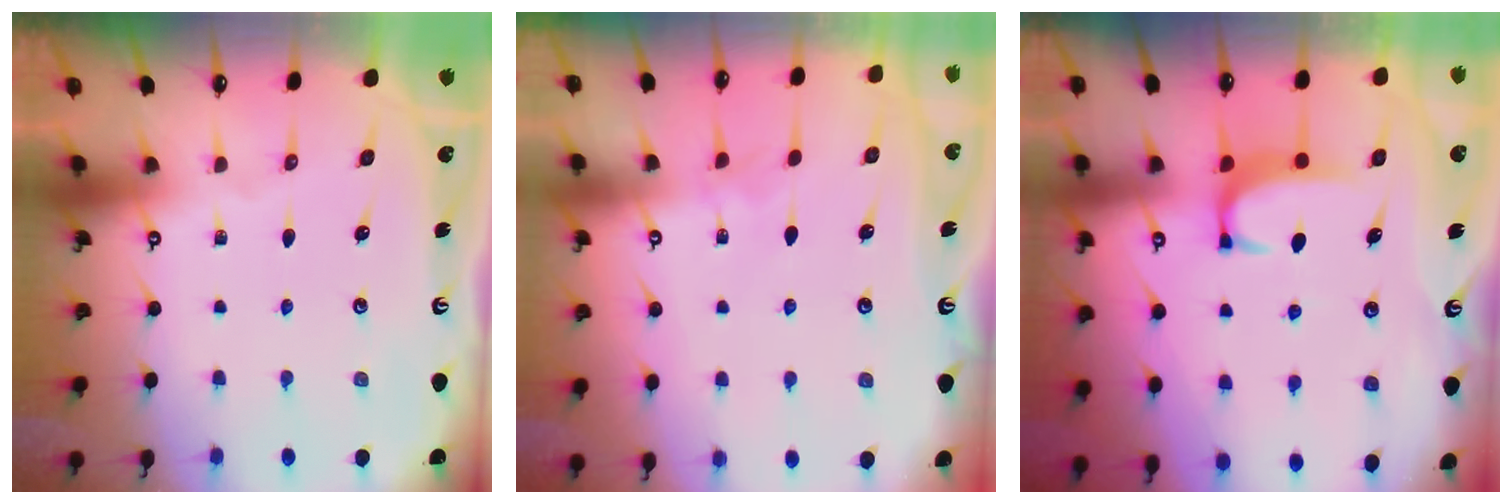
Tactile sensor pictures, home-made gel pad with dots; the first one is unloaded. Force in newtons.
{"total": 2.3, "press": 2.3, "slide": 0.4}
{"total": 1.8, "press": 1.7, "slide": 0.5}